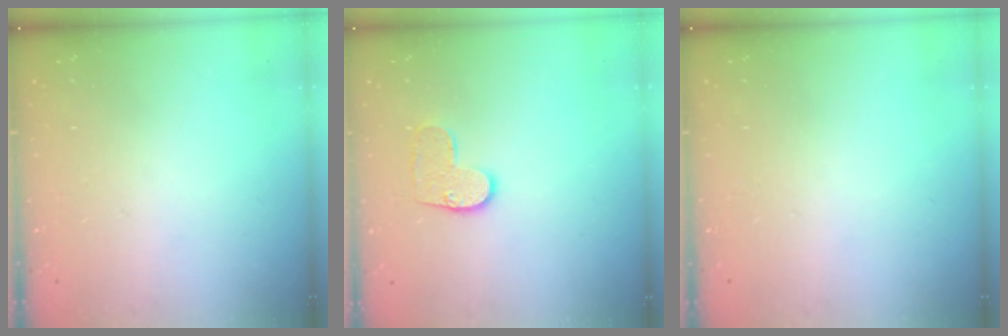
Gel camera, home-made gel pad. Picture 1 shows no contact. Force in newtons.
{"total": 8.4, "press": 8.4, "slide": 0.3}
{"total": 0.0}